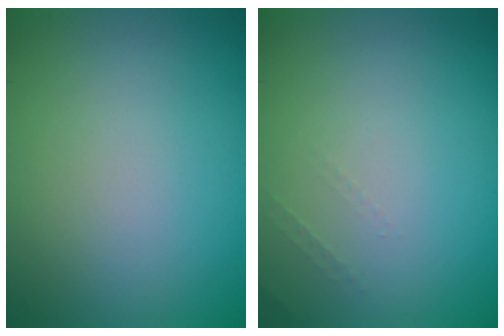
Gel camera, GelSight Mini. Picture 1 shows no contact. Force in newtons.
{"total": 0.6, "press": 0.6, "slide": 0.2}